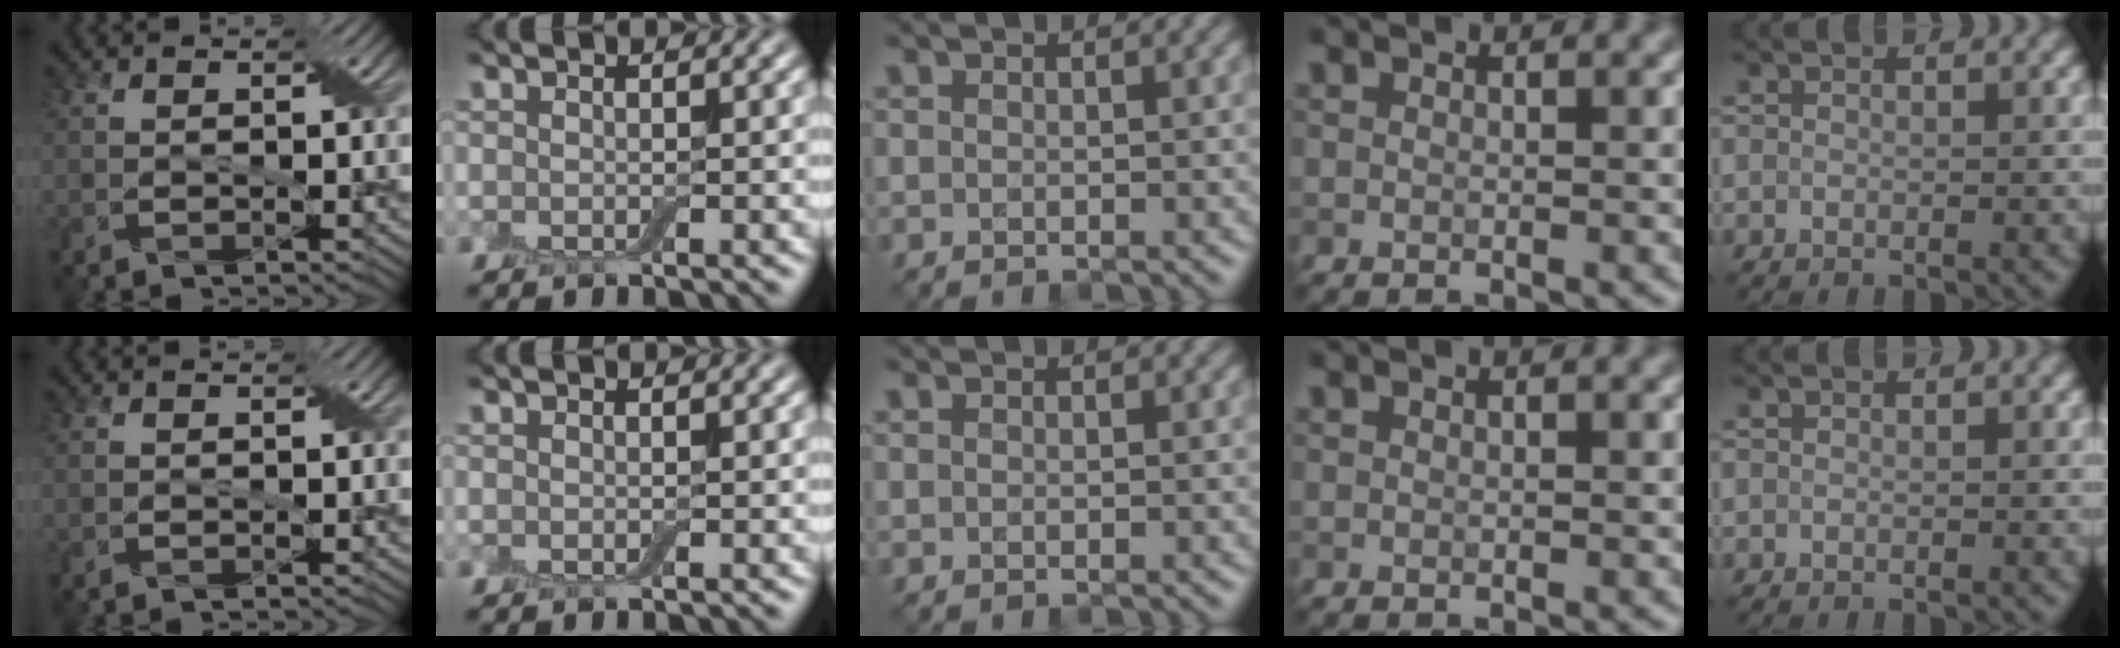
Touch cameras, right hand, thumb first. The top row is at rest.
{}